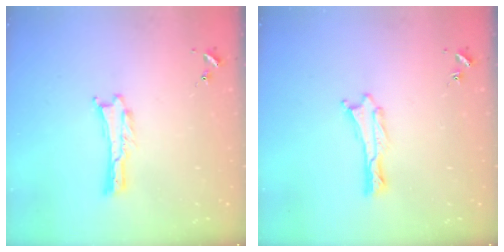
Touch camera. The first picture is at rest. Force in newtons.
{"total": 0.0}